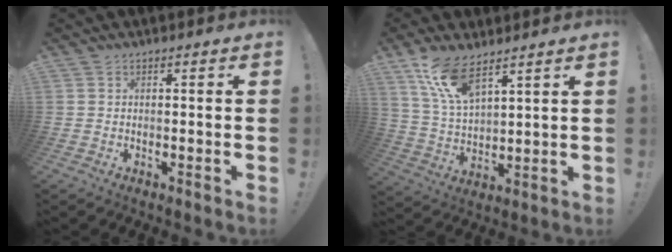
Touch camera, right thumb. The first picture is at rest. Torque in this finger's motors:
{"motor_torque": [0.05, 0.32, 0.55, 0.26, 0.09]}